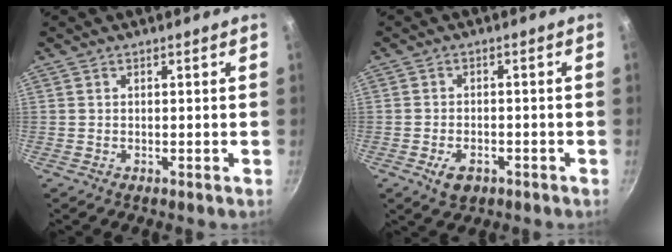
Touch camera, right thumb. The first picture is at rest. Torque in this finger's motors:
{"motor_torque": [-0.27, 0.16, 0.26, 0.21, 0.00]}